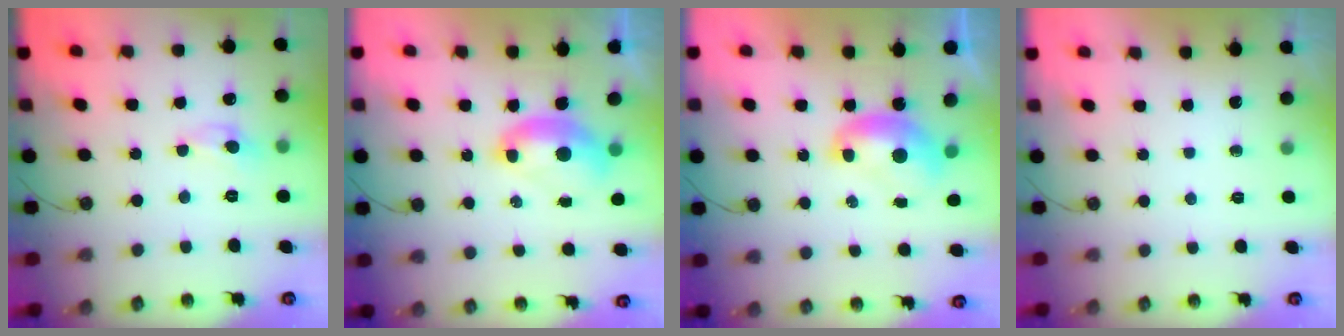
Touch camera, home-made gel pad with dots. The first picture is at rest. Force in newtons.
{"total": 2.6, "press": 2.6, "slide": 0.5}
{"total": 2.1, "press": 2.1, "slide": 0.3}
{"total": 0.0}